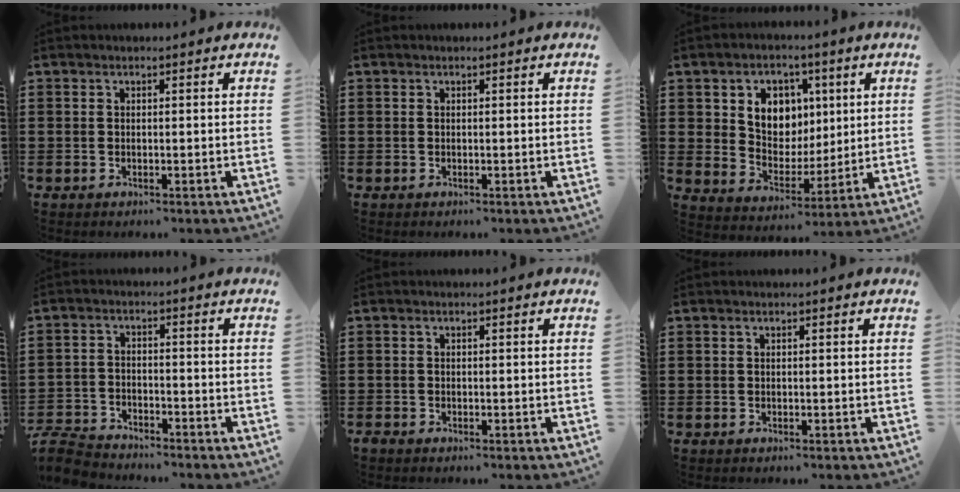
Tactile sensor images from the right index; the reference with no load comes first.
{"total": 0.0}
{"total": 7.3, "force": [2.8, 6.2, 2.6], "torque": [-0.062, -0.002, 0.047]}
{"total": 4.9, "force": [-4.8, 0.9, 0.8], "torque": [-0.035, -0.003, -0.101]}
{"total": 0.7, "force": [-0.6, 0.2, 0.1], "torque": [-0.004, -0.003, -0.013]}
{"total": 0.0}